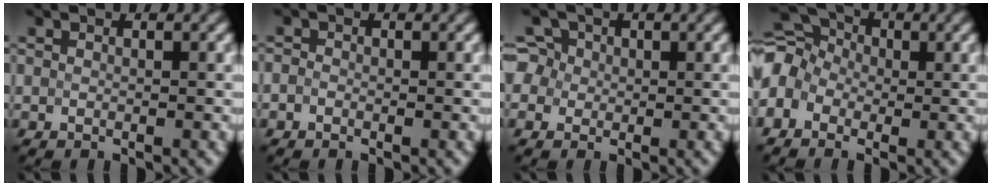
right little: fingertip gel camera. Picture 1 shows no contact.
{"total": 0.7, "force": [-0.4, 0.5, 0.2], "torque": [-0.002, -0.001, -0.010]}
{"total": 3.5, "force": [0.5, 3.3, 1.1], "torque": [-0.012, 0.030, -0.011]}
{"total": 6.6, "force": [-0.5, 5.4, 3.9], "torque": [-0.086, 0.029, -0.040]}